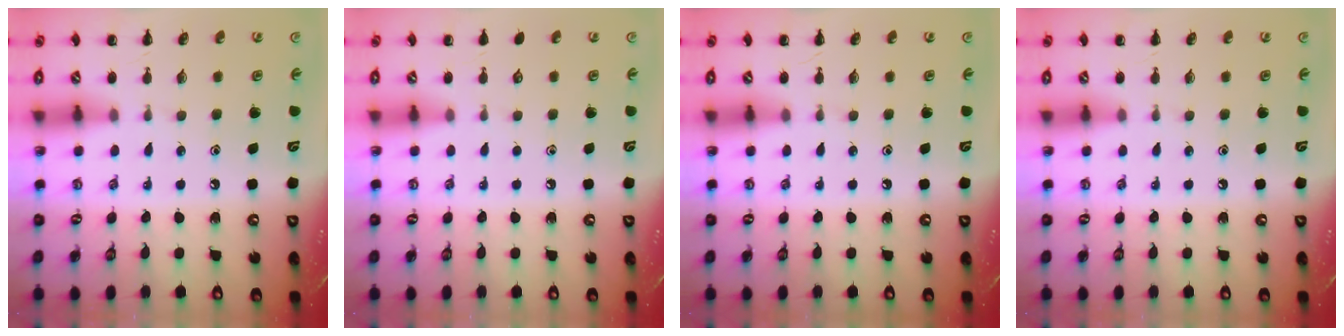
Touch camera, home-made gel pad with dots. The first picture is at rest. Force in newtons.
{"total": 0.0}
{"total": 0.0}
{"total": 0.0}